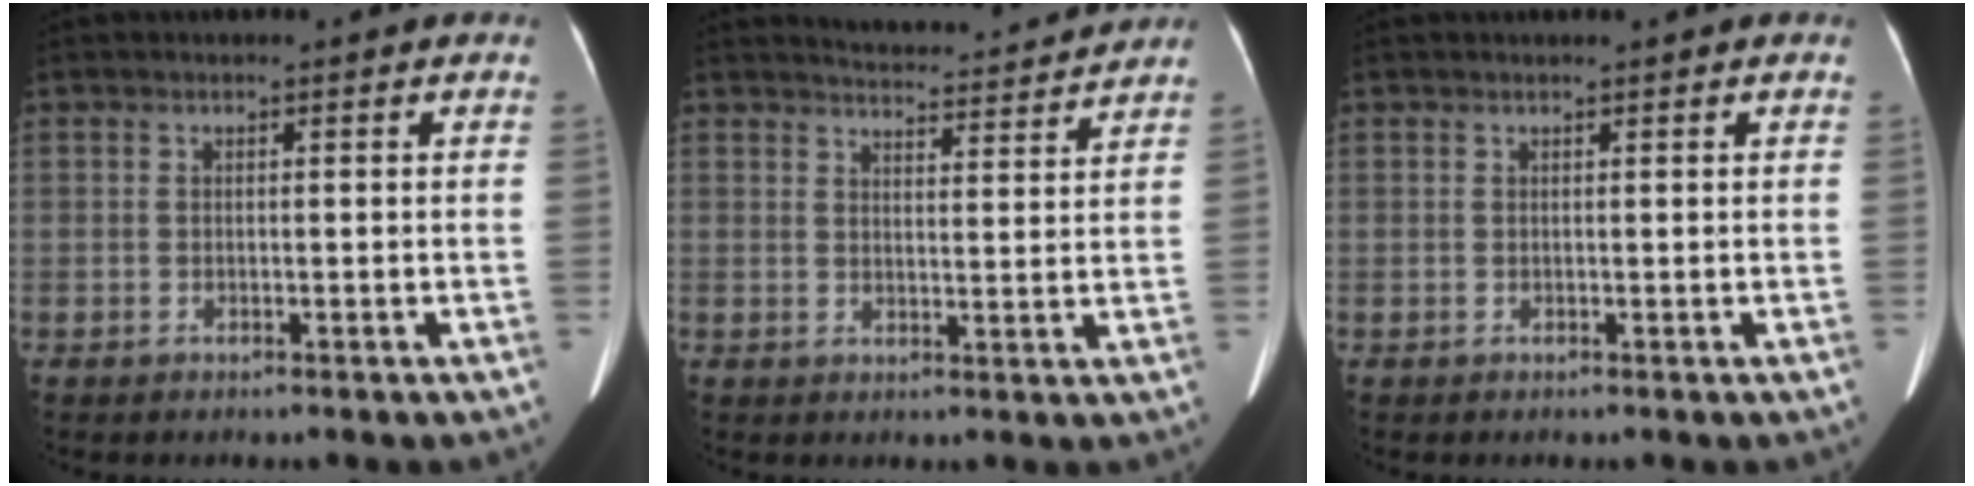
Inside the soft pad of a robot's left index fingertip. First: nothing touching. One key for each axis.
{"total": 9.7, "fx": 9.6, "fy": 0.3, "fz": 1.8, "tx": -0.033, "ty": 0.003, "tz": 0.123}
{"total": 1.2, "fx": 1.0, "fy": 0.0, "fz": 0.7, "tx": -0.011, "ty": 0.012, "tz": 0.014}